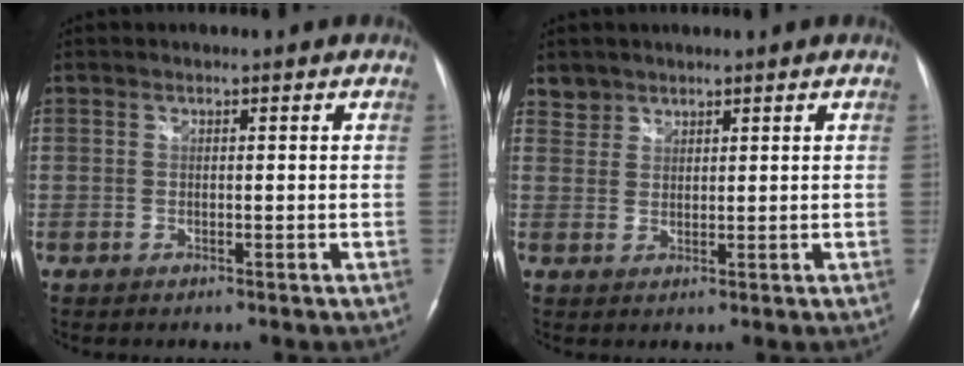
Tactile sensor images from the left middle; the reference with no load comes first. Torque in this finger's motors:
{"motor_torque": [0.02, -0.06, 0.02, -0.01]}